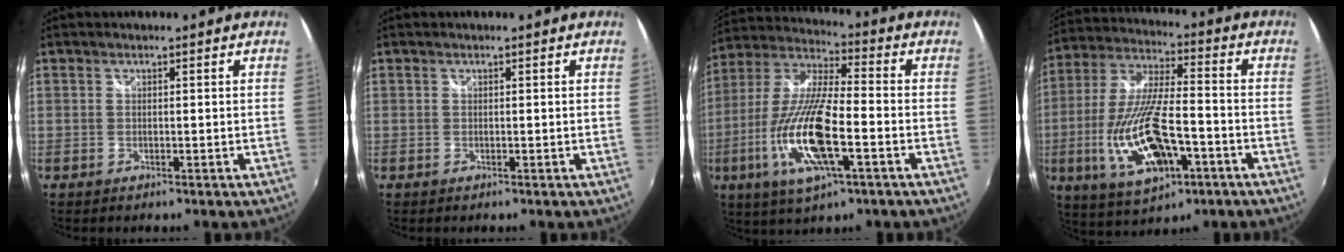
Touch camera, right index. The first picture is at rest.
{"total": 0.0}
{"total": 18.6, "force": [-6.2, 5.0, 16.8], "torque": [-0.347, -0.024, -0.120]}
{"total": 18.9, "force": [-6.5, 6.9, 16.3], "torque": [-0.345, -0.025, -0.105]}